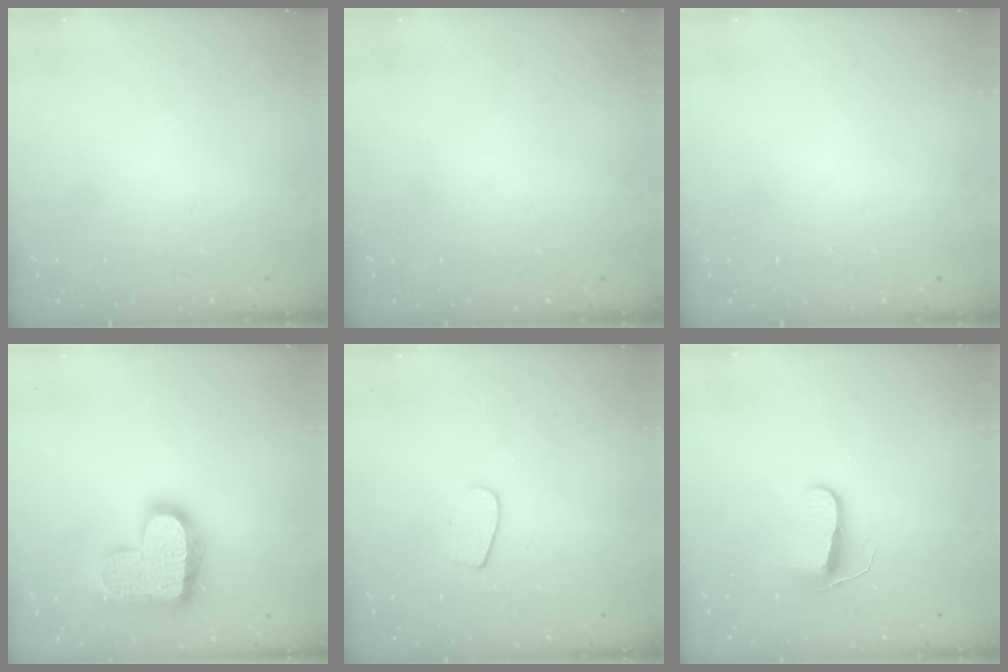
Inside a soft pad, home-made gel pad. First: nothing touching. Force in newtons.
{"total": 0.0}
{"total": 0.0}
{"total": 17.7, "press": 17.7, "slide": 1.2}
{"total": 5.0, "press": 5.0, "slide": 0.4}
{"total": 7.2, "press": 7.2, "slide": 0.7}